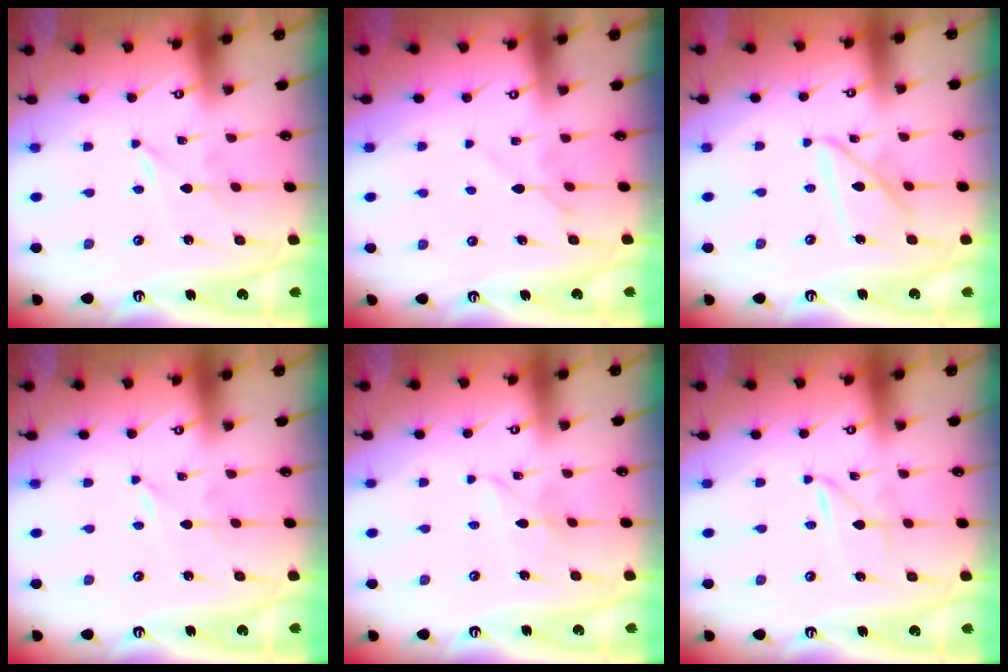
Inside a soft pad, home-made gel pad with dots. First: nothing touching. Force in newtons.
{"total": 5.3, "press": 5.3, "slide": 0.5}
{"total": 12.1, "press": 12.1, "slide": 1.2}
{"total": 0.0}
{"total": 4.1, "press": 4.1, "slide": 0.3}
{"total": 1.4, "press": 1.4, "slide": 0.2}